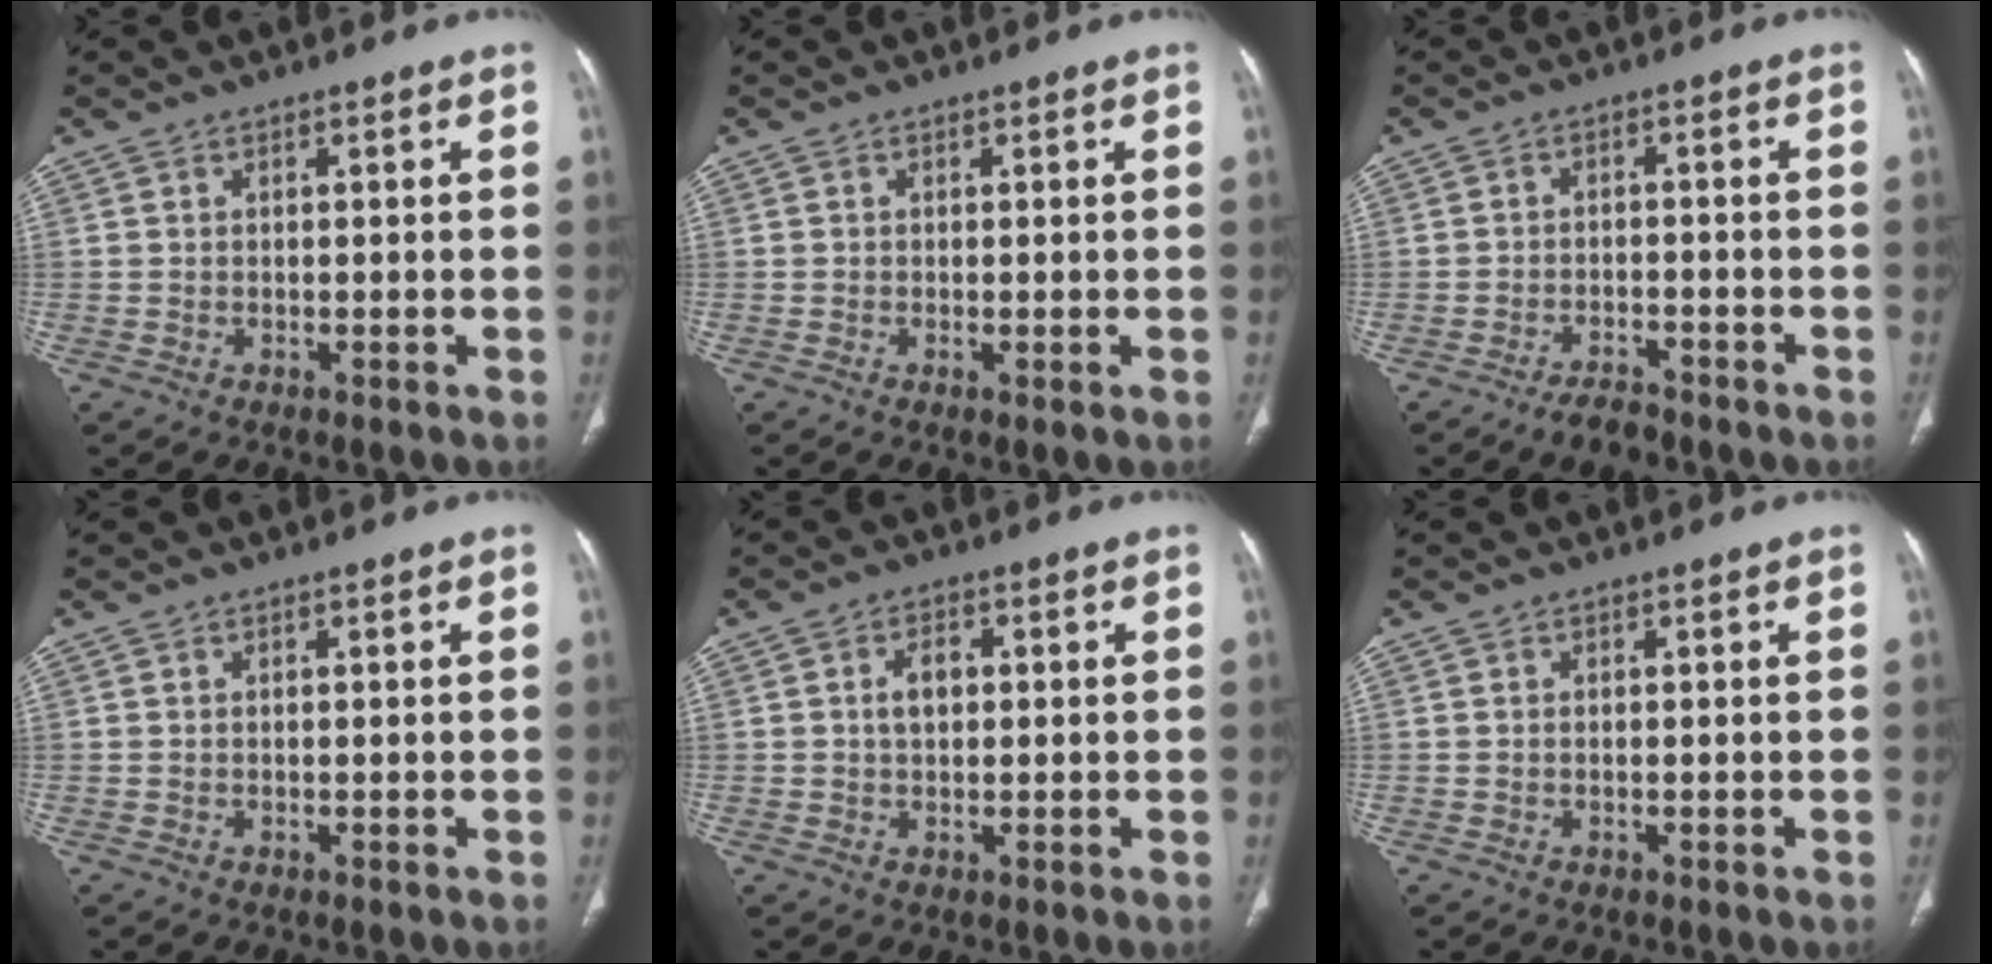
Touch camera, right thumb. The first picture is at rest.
{"total": 0.8, "force": [-0.1, 0.3, 0.7], "torque": [-0.017, -0.003, -0.003]}
{"total": 3.9, "force": [-3.2, 1.5, 1.6], "torque": [-0.030, 0.016, -0.052]}
{"total": 0.0}
{"total": 3.6, "force": [0.5, 2.4, 2.7], "torque": [-0.043, 0.008, 0.006]}
{"total": 0.0}